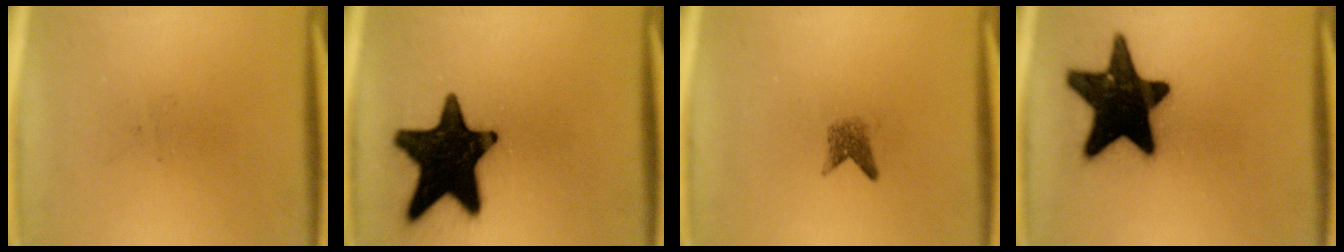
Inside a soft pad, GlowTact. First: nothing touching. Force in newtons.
{"total": 19.3}
{"total": 1.9}
{"total": 19.8}